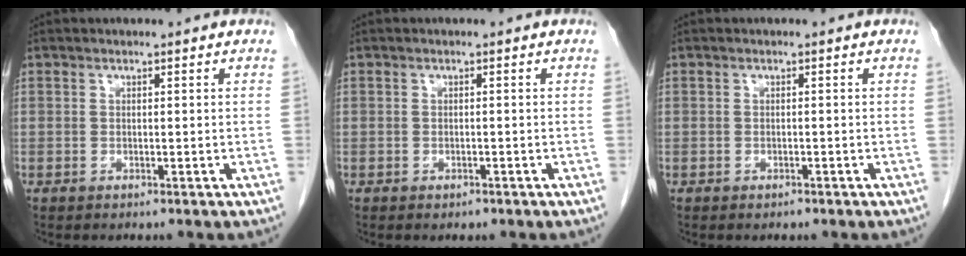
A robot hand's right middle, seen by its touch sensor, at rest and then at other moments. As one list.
[{"total": 0.9, "force": [-0.6, 0.6, 0.4], "torque": [-0.007, 0.001, -0.006]}, {"total": 0.7, "force": [-0.6, 0.4, 0.3], "torque": [-0.007, 0.000, -0.007]}]